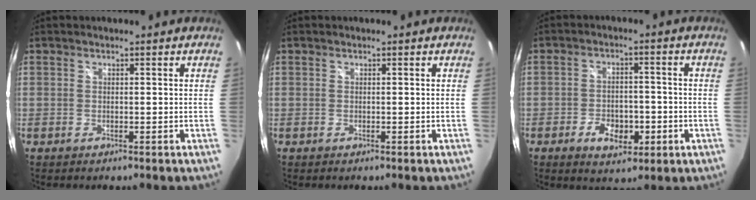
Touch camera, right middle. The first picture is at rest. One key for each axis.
{"total": 0.0}
{"total": 7.3, "fx": -3.1, "fy": 4.0, "fz": 5.3, "tx": -0.108, "ty": 0.000, "tz": -0.041}